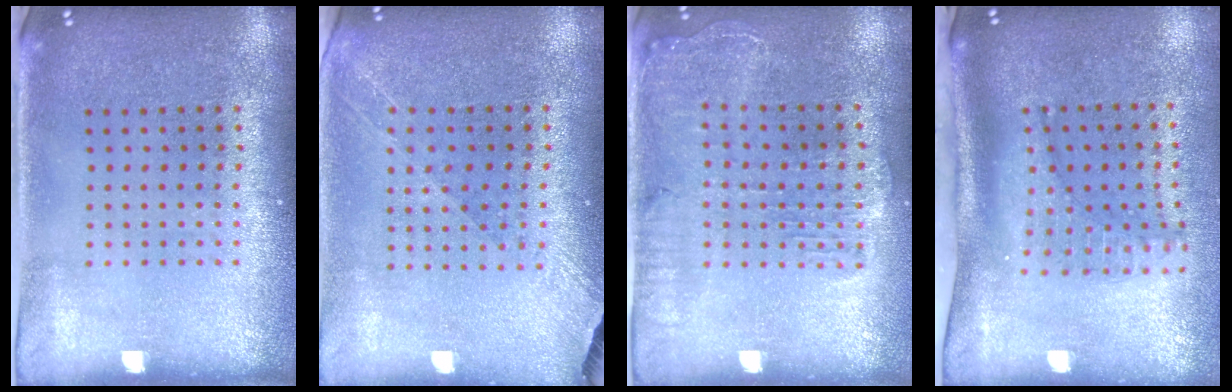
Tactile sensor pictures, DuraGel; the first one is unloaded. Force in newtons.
{"total": 1.3, "press": 1.2, "slide": 0.5}
{"total": 1.7, "press": 1.6, "slide": 0.5}
{"total": 1.6, "press": 1.3, "slide": 0.9}